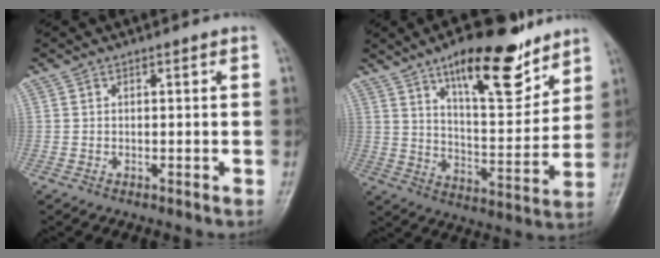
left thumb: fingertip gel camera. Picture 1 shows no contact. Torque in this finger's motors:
{"motor_torque": [1.32, 1.25, 1.26, -1.51, 0.33]}